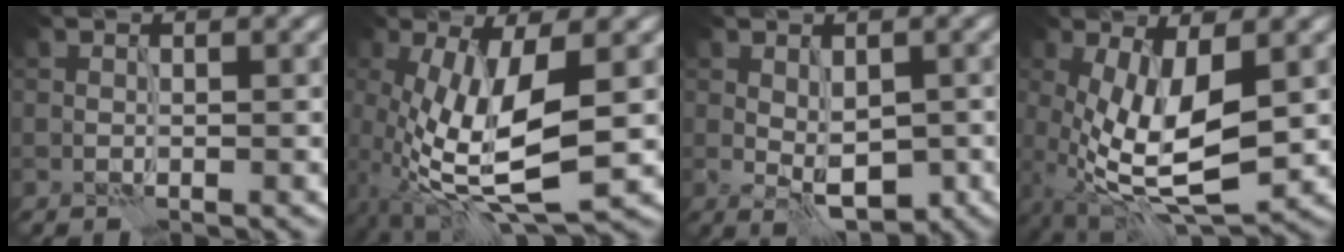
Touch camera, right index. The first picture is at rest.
{"total": 10.6, "force": [-2.6, 3.5, 9.6], "torque": [-0.202, -0.024, -0.044]}
{"total": 3.8, "force": [-0.8, 1.8, 3.2], "torque": [-0.050, -0.003, -0.009]}
{"total": 9.8, "force": [-1.2, 3.9, 9.0], "torque": [-0.180, -0.014, -0.020]}